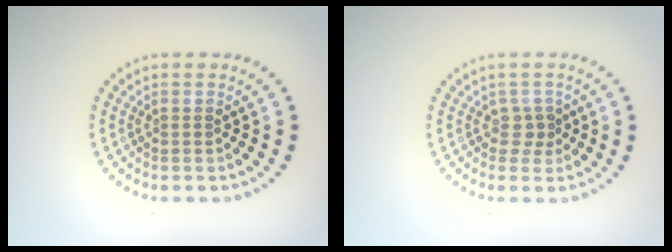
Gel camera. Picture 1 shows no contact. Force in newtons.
{"total": 1.5, "press": 1.1, "slide": 1.0}